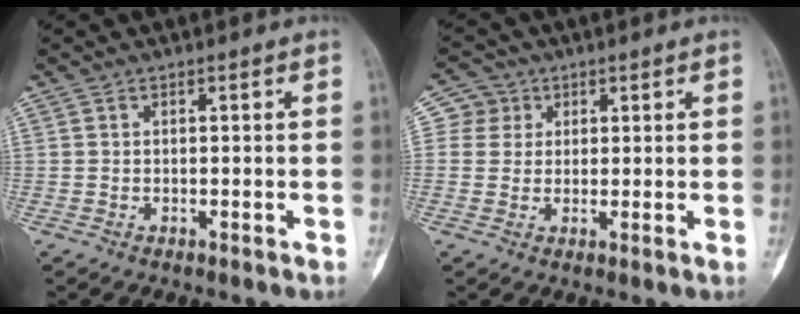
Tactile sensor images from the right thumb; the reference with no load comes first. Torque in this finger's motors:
{"motor_torque": [-0.21, 0.02, -0.03, -0.13, -0.07]}